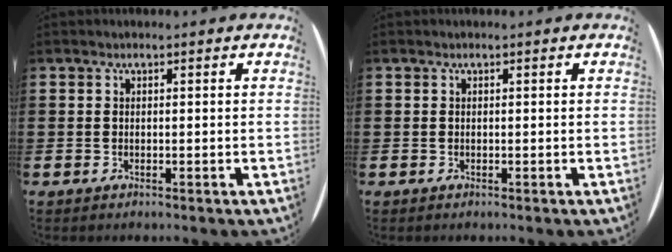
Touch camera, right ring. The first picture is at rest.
{"total": 0.0}